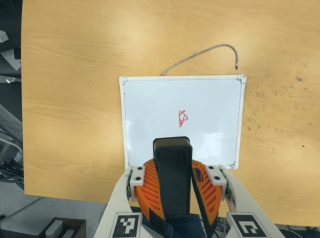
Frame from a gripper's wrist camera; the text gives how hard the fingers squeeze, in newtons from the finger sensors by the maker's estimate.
{"total": 10.9, "left": 10.6, "right": 11.1}